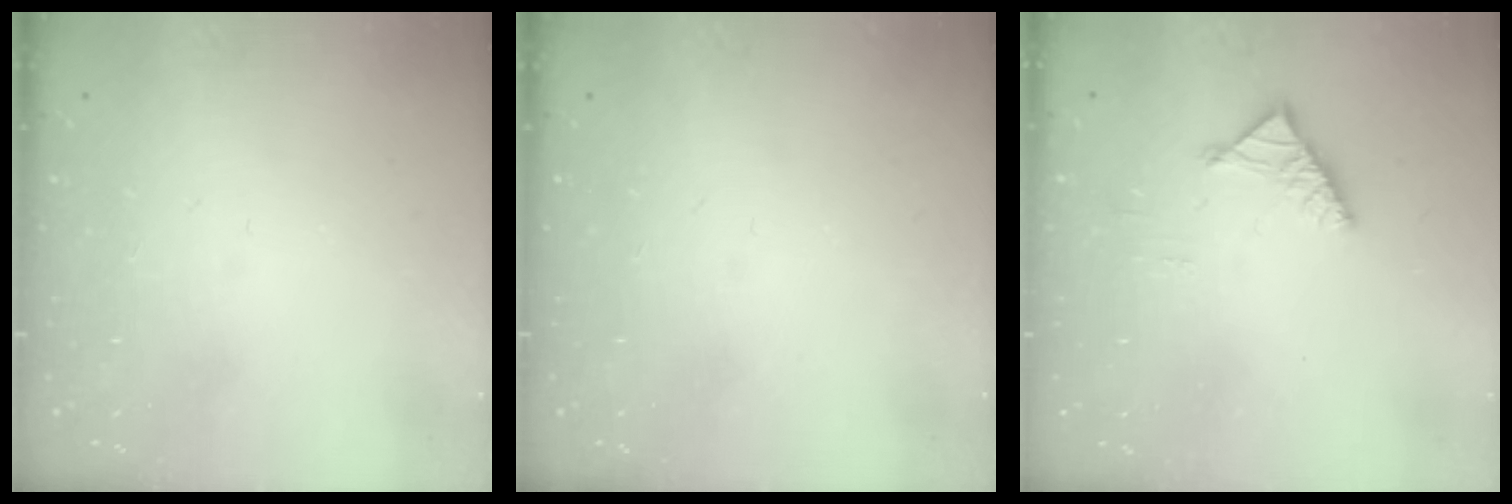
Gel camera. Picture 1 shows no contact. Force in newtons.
{"total": 0.0}
{"total": 3.4, "press": 3.3, "slide": 0.8}